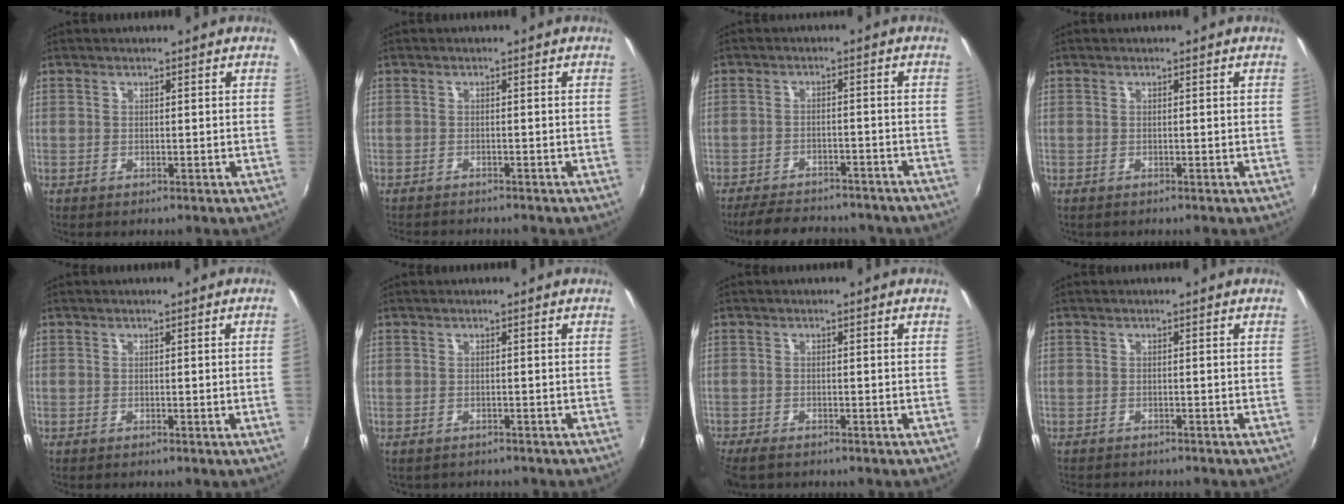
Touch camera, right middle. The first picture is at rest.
{"total": 3.9, "force": [-3.7, 0.6, 1.1], "torque": [-0.033, -0.013, -0.059]}
{"total": 14.6, "force": [-12.4, 4.7, 6.0], "torque": [-0.126, -0.010, -0.165]}
{"total": 0.0}
{"total": 1.3, "force": [0.0, -0.8, 1.0], "torque": [-0.007, -0.010, 0.001]}
{"total": 1.4, "force": [-1.2, 0.7, 0.3], "torque": [-0.010, -0.004, -0.014]}
{"total": 4.3, "force": [-3.5, 1.4, 1.9], "torque": [-0.051, -0.022, -0.068]}
{"total": 3.0, "force": [-2.8, 0.6, 0.8], "torque": [-0.025, -0.013, -0.044]}